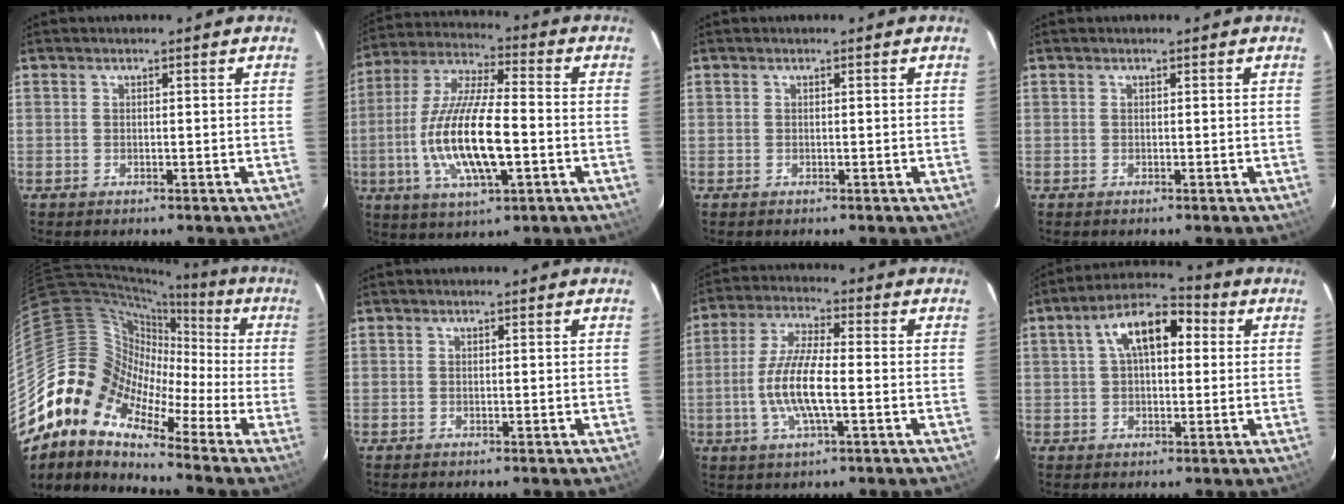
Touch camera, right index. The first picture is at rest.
{"total": 16.9, "force": [-3.7, 4.7, 15.8], "torque": [-0.323, -0.006, -0.069]}
{"total": 0.0}
{"total": 0.0}
{"total": 11.2, "force": [-6.3, 7.6, 5.3], "torque": [-0.083, 0.021, -0.152]}
{"total": 0.0}
{"total": 10.5, "force": [-2.3, 2.4, 10.0], "torque": [-0.203, 0.001, -0.048]}
{"total": 10.5, "force": [2.6, 5.5, 8.5], "torque": [-0.148, 0.037, 0.038]}